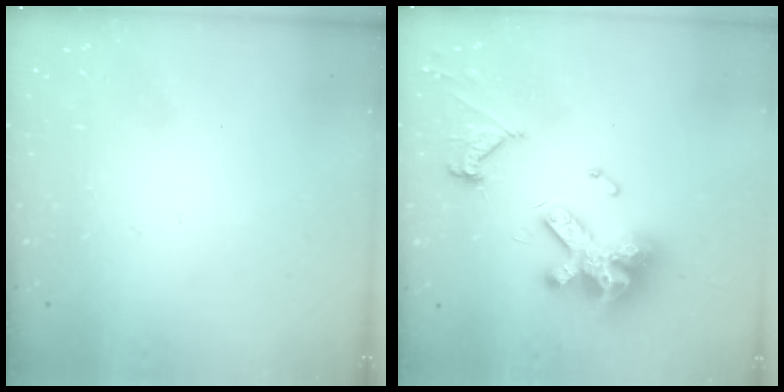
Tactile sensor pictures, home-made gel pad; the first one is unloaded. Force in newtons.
{"total": 15.0, "press": 14.9, "slide": 1.6}